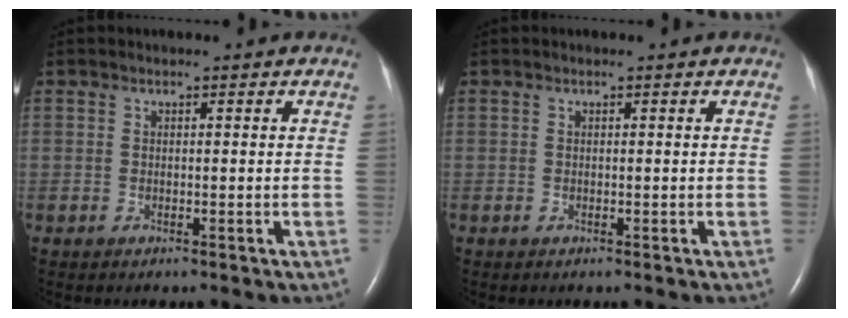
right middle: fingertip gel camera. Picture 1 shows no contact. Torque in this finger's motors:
{"motor_torque": [-0.03, 0.11, 0.00, 0.01]}